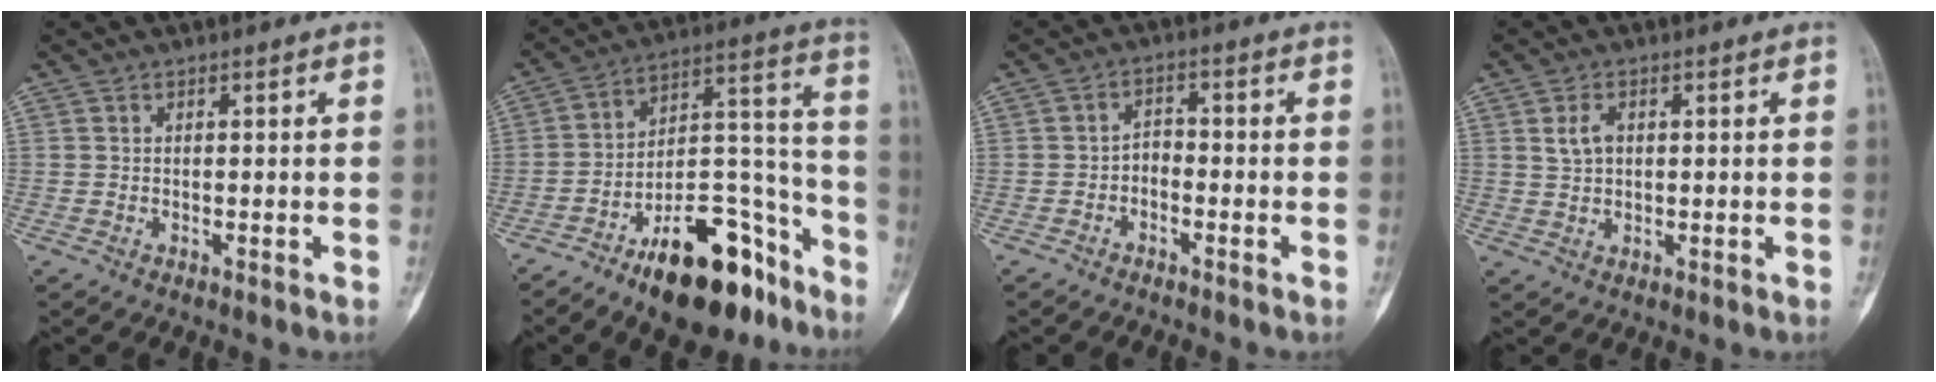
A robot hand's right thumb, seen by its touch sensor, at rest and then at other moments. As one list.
[{"total": 21.9, "force": [-14.2, 9.3, 13.9], "torque": [-0.165, 0.107, -0.226]}, {"total": 2.7, "force": [-1.5, 1.7, 1.4], "torque": [-0.015, 0.022, -0.031]}, {"total": 3.3, "force": [0.9, 2.1, 2.3], "torque": [-0.038, 0.002, 0.019]}]